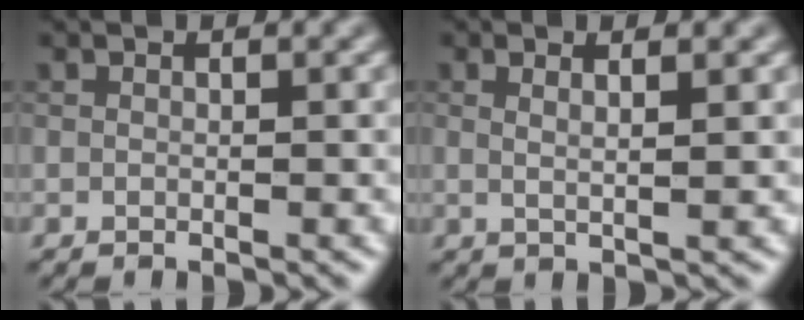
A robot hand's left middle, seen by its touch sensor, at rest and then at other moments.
{"total": 2.9, "force": [1.3, 1.0, 2.4], "torque": [-0.024, 0.003, 0.000]}